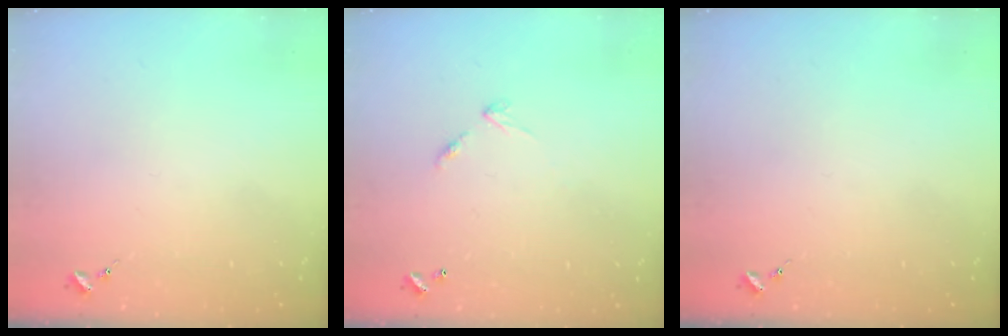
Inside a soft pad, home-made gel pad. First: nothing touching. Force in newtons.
{"total": 6.0, "press": 6.0, "slide": 0.5}
{"total": 0.0}